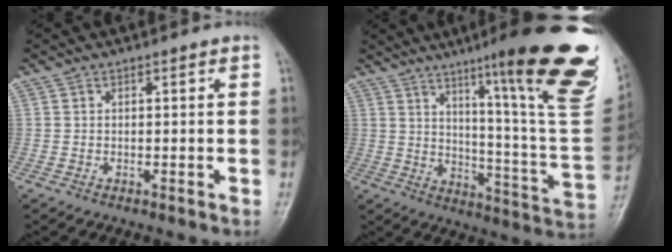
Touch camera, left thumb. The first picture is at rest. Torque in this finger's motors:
{"motor_torque": [1.24, -0.13, 1.43, -1.33, 0.31]}